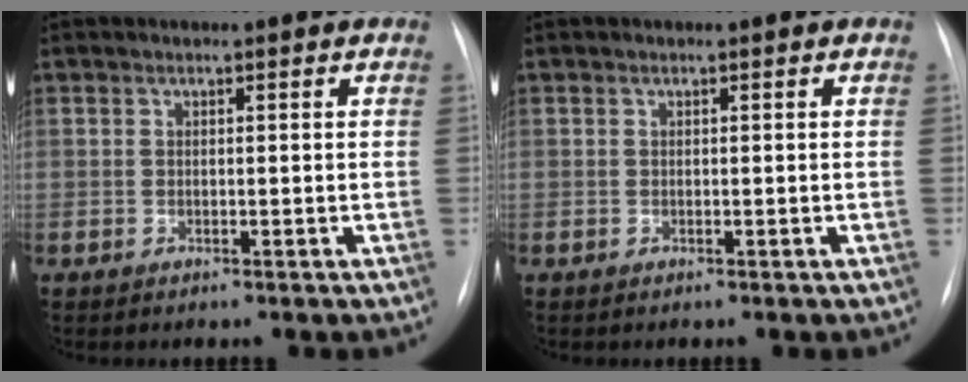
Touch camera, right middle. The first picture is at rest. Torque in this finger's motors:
{"motor_torque": [-0.38, -0.07, -0.01, -0.01]}